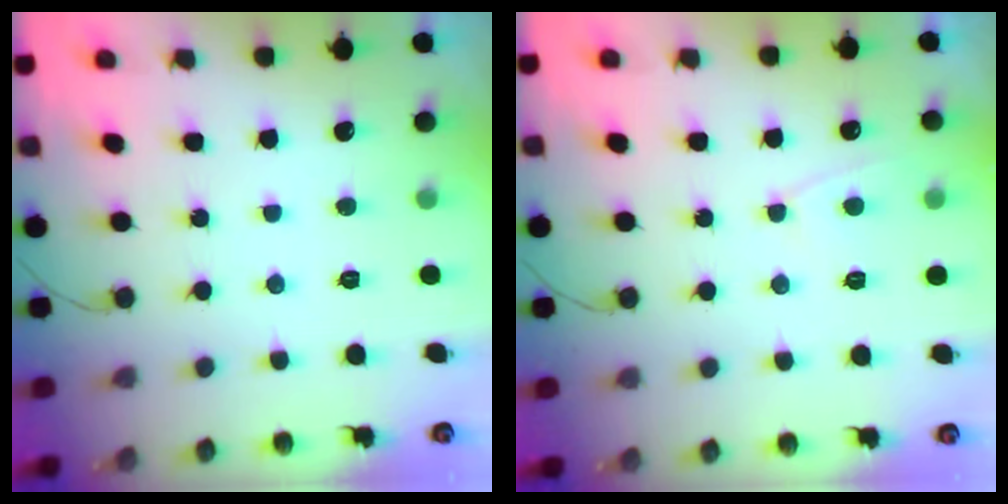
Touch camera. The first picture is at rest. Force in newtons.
{"total": 4.0, "press": 4.0, "slide": 0.4}